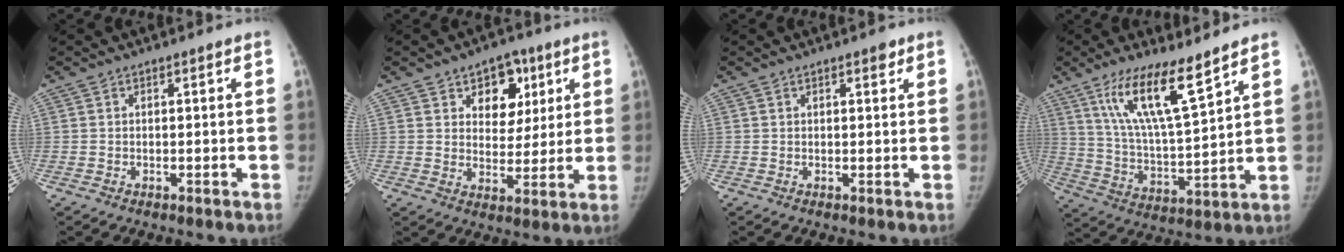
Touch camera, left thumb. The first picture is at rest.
{"total": 9.7, "force": [4.5, 7.0, 5.0], "torque": [-0.026, -0.017, 0.065]}
{"total": 1.3, "force": [0.8, 0.6, 0.9], "torque": [-0.004, -0.001, 0.008]}
{"total": 14.3, "force": [9.1, 2.5, 10.7], "torque": [-0.187, -0.055, 0.181]}